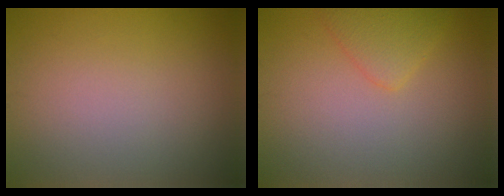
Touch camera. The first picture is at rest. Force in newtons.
{"total": 2.3, "press": 2.3, "slide": 0.2}